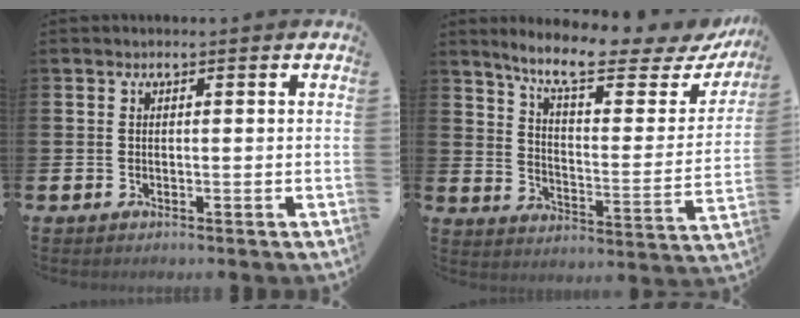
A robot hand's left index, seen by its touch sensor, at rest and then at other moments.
{"total": 10.1, "force": [8.5, 1.8, 5.3], "torque": [-0.115, -0.060, 0.136]}